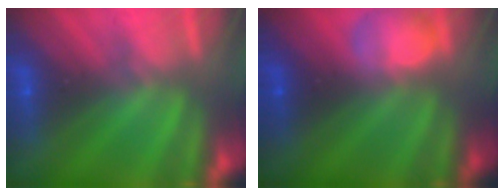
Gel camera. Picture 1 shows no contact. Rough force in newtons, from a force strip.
{"total": 2.4}